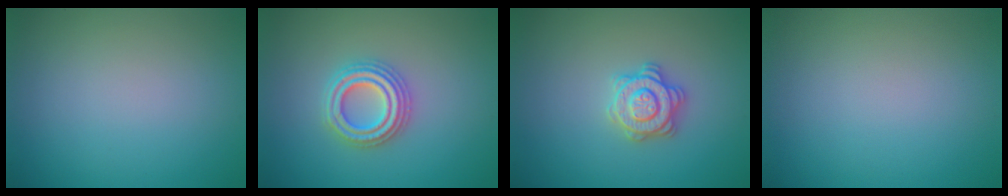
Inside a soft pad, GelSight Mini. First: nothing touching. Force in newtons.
{"total": 4.1, "press": 4.0, "slide": 0.8}
{"total": 2.8, "press": 2.8, "slide": 0.2}
{"total": 0.0}